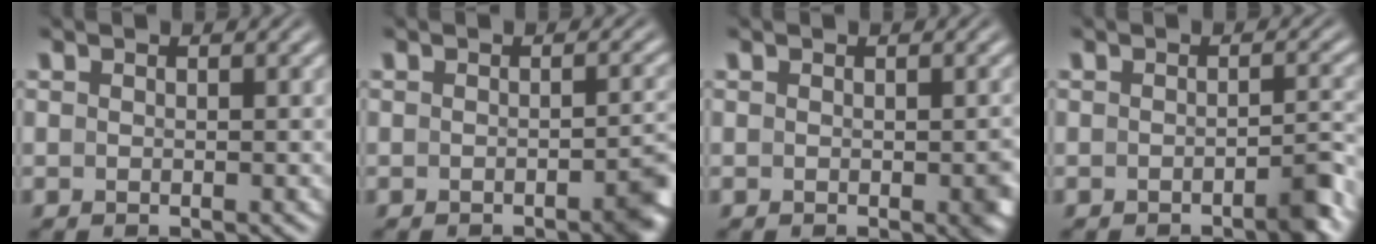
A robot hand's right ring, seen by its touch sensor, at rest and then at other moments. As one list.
[{"total": 2.6, "force": [-1.4, 0.5, 2.1], "torque": [-0.021, 0.003, -0.026]}, {"total": 1.5, "force": [-0.4, 0.7, 1.3], "torque": [-0.009, -0.005, -0.006]}, {"total": 2.0, "force": [-1.5, 0.0, 1.3], "torque": [-0.020, 0.002, -0.028]}]